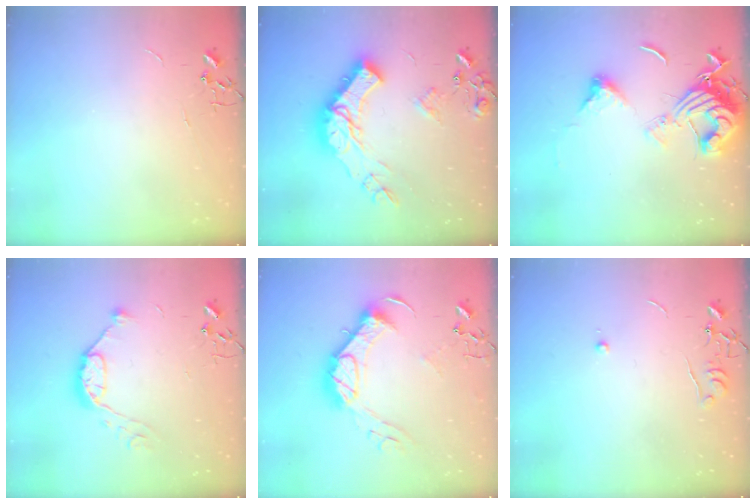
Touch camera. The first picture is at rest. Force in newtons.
{"total": 23.2, "press": 23.0, "slide": 3.0}
{"total": 15.7, "press": 15.6, "slide": 1.7}
{"total": 10.2, "press": 10.2, "slide": 1.0}
{"total": 15.5, "press": 15.4, "slide": 1.4}
{"total": 5.9, "press": 5.9, "slide": 0.6}